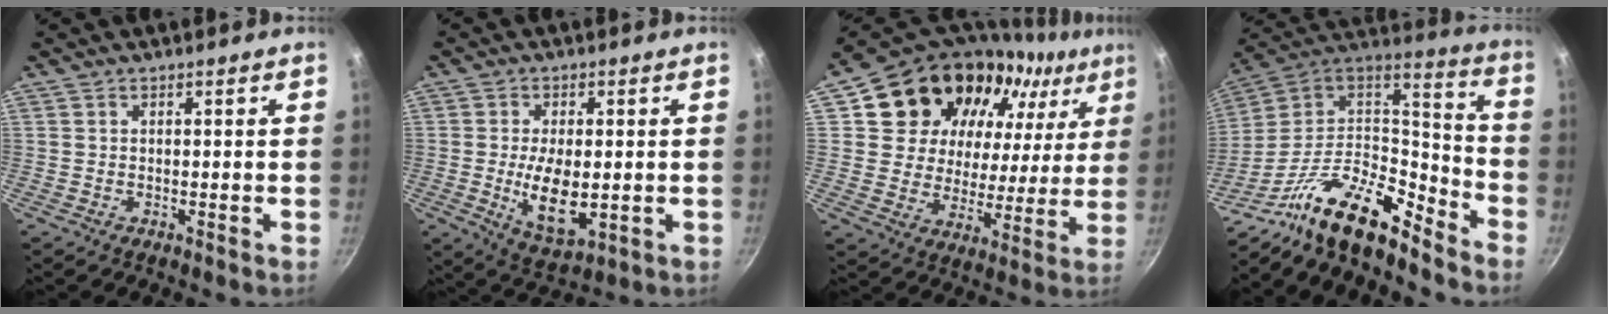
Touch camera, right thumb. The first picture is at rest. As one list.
[{"total": 10.0, "force": [-0.9, 5.1, 8.6], "torque": [-0.148, -0.009, -0.003]}, {"total": 21.5, "force": [11.7, 14.9, 10.1], "torque": [-0.145, -0.039, 0.195]}, {"total": 20.0, "force": [-13.8, 8.5, 11.8], "torque": [-0.181, 0.090, -0.265]}]